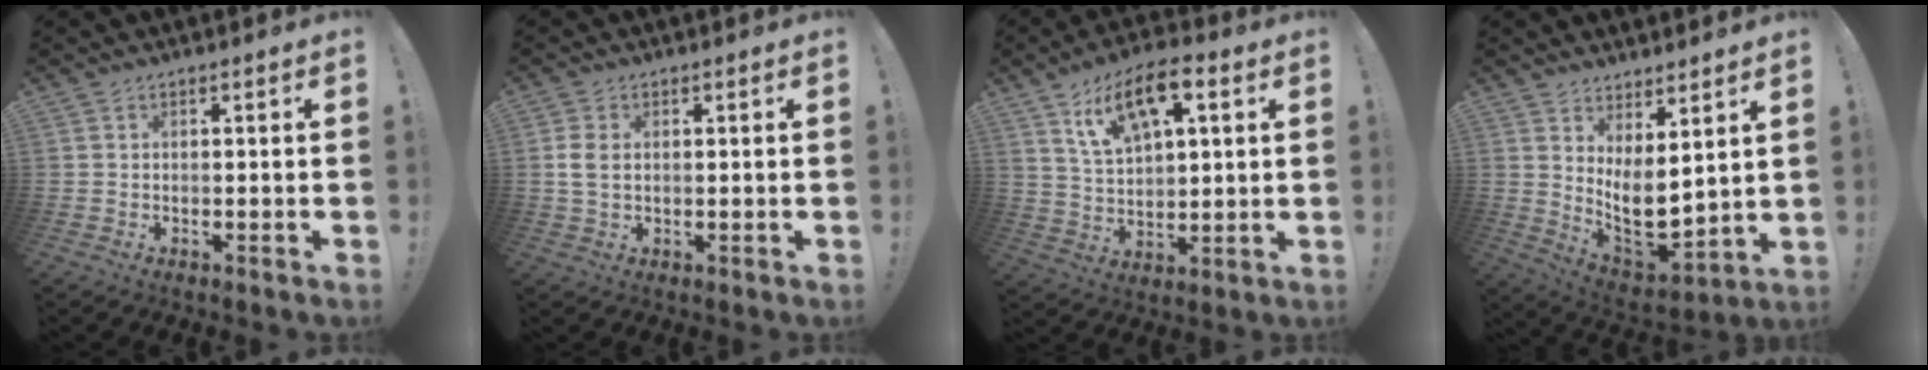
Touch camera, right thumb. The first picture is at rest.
{"total": 3.5, "force": [0.6, 2.2, 2.6], "torque": [-0.056, 0.003, 0.010]}
{"total": 13.6, "force": [7.1, 6.6, 9.5], "torque": [-0.155, -0.017, 0.126]}
{"total": 9.9, "force": [2.7, 4.5, 8.4], "torque": [-0.127, -0.047, 0.057]}